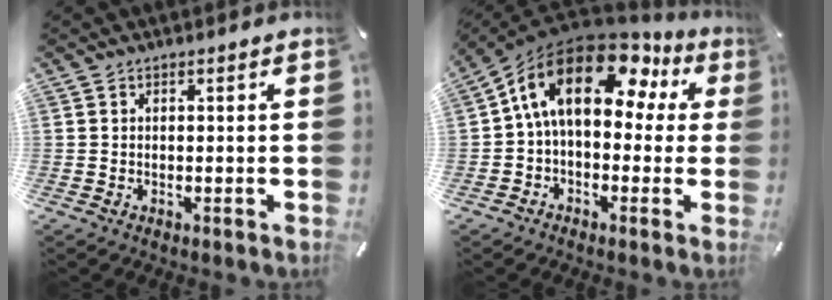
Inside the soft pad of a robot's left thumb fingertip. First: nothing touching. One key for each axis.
{"total": 18.1, "fx": 6.2, "fy": 10.3, "fz": 13.5, "tx": -0.238, "ty": -0.021, "tz": 0.102}